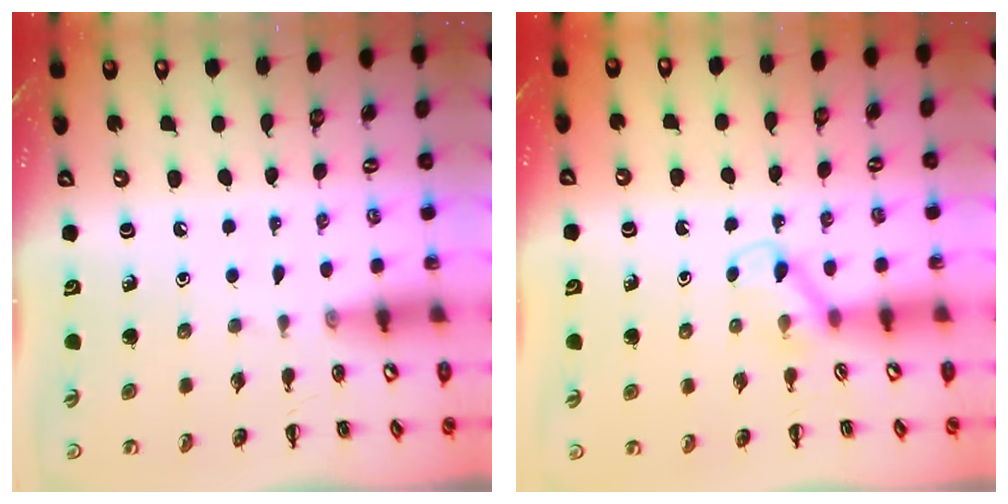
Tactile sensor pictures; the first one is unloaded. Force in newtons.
{"total": 2.9, "press": 2.7, "slide": 1.1}